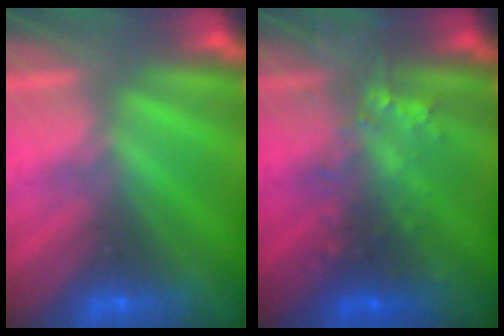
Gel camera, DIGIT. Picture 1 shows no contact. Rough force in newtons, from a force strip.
{"total": 5.8}